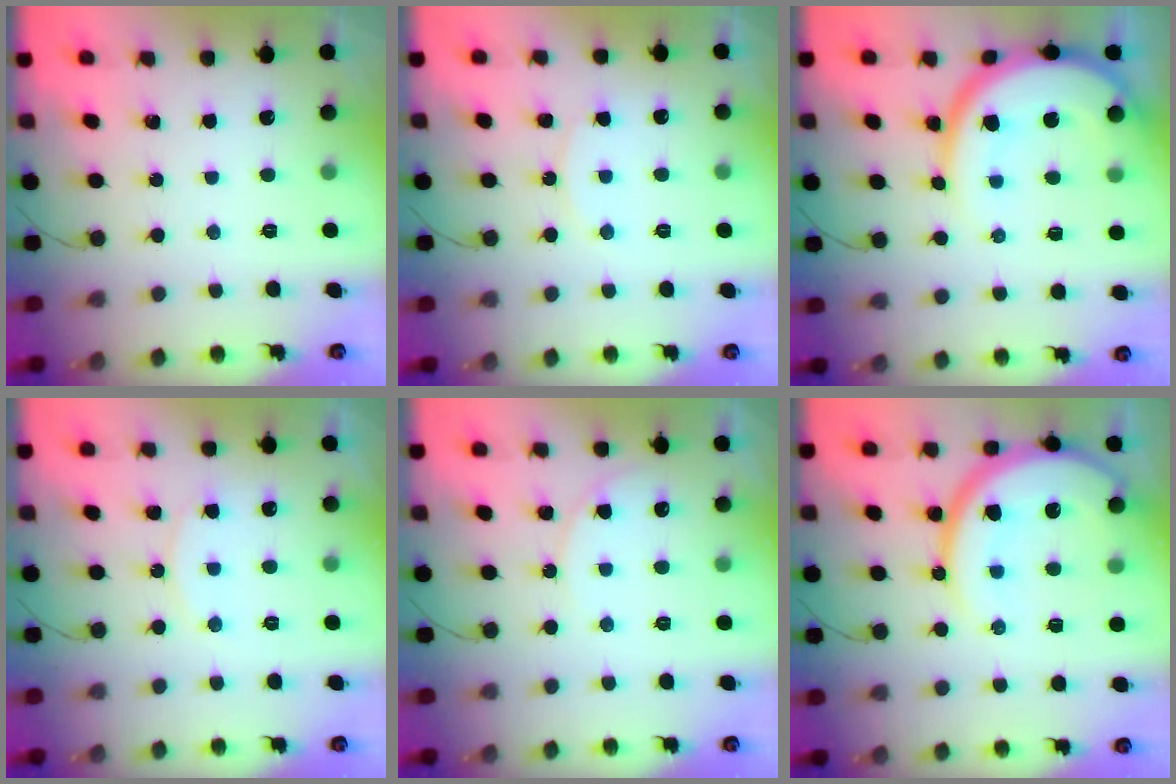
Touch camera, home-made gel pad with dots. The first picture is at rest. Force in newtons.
{"total": 5.9, "press": 5.9, "slide": 0.3}
{"total": 15.1, "press": 15.0, "slide": 1.9}
{"total": 7.5, "press": 7.5, "slide": 0.5}
{"total": 6.0, "press": 6.0, "slide": 0.5}
{"total": 17.2, "press": 17.1, "slide": 1.8}